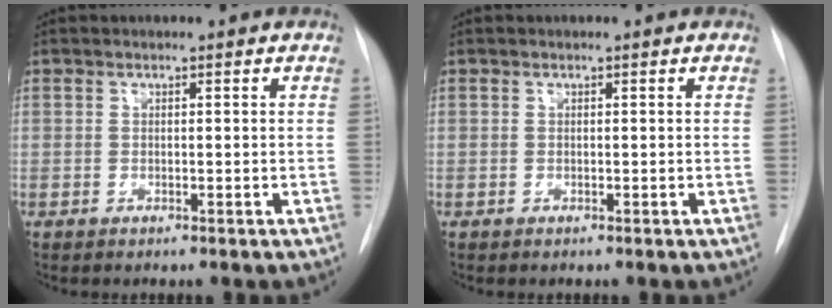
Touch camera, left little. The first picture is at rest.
{"total": 0.0}